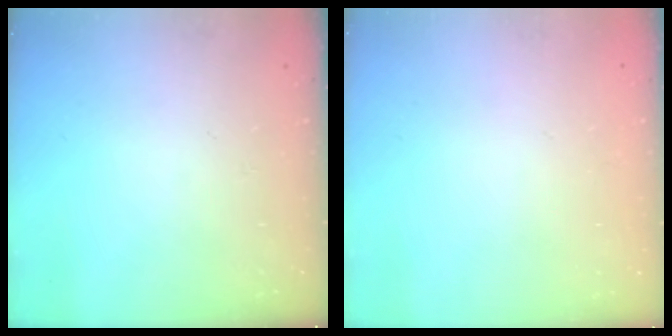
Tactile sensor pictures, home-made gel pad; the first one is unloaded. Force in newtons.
{"total": 2.0, "press": 2.0, "slide": 0.1}